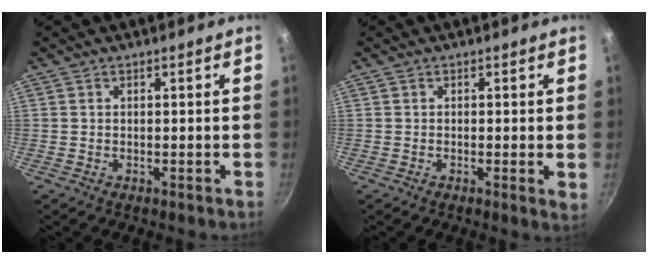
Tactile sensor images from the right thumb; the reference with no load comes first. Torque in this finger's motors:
{"motor_torque": [-0.28, 0.18, -0.18, -0.18, 0.08]}